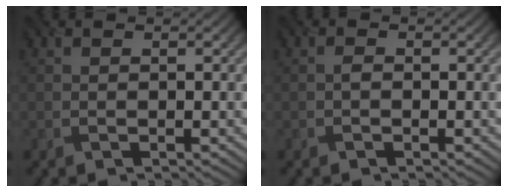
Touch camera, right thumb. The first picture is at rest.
{"total": 0.7, "force": [-0.5, 0.5, 0.3], "torque": [-0.008, -0.002, -0.007]}